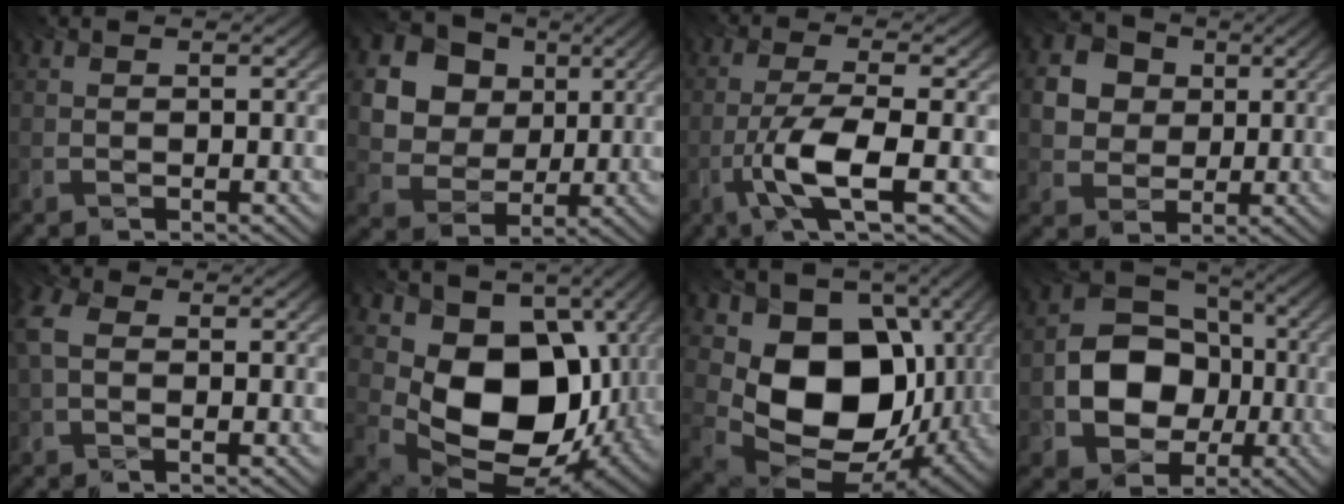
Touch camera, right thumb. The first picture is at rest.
{"total": 12.8, "force": [4.3, 10.7, 5.6], "torque": [-0.164, 0.015, 0.112]}
{"total": 6.7, "force": [-3.2, 1.1, 5.7], "torque": [-0.108, 0.006, -0.069]}
{"total": 6.6, "force": [1.2, 6.0, 2.5], "torque": [-0.107, 0.007, 0.016]}
{"total": 4.1, "force": [-0.2, 2.9, 2.8], "torque": [-0.089, 0.009, -0.010]}
{"total": 14.6, "force": [0.6, 10.5, 10.1], "torque": [-0.169, -0.031, 0.022]}
{"total": 14.6, "force": [0.1, 10.9, 9.7], "torque": [-0.168, -0.030, 0.009]}
{"total": 11.2, "force": [-3.0, 9.1, 5.7], "torque": [-0.105, -0.008, -0.071]}